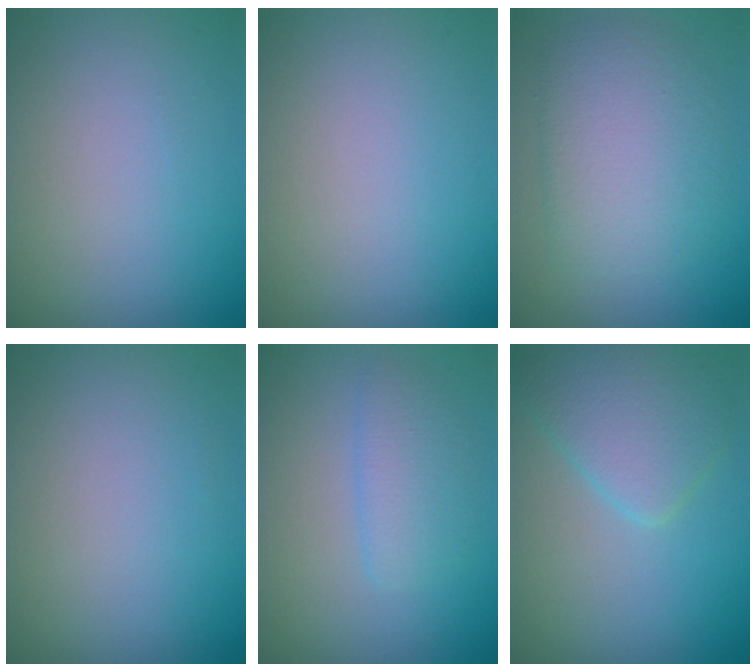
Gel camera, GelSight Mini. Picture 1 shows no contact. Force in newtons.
{"total": 0.0}
{"total": 5.1, "press": 5.1, "slide": 0.4}
{"total": 0.0}
{"total": 2.4, "press": 2.4, "slide": 0.1}
{"total": 3.9, "press": 3.9, "slide": 0.1}